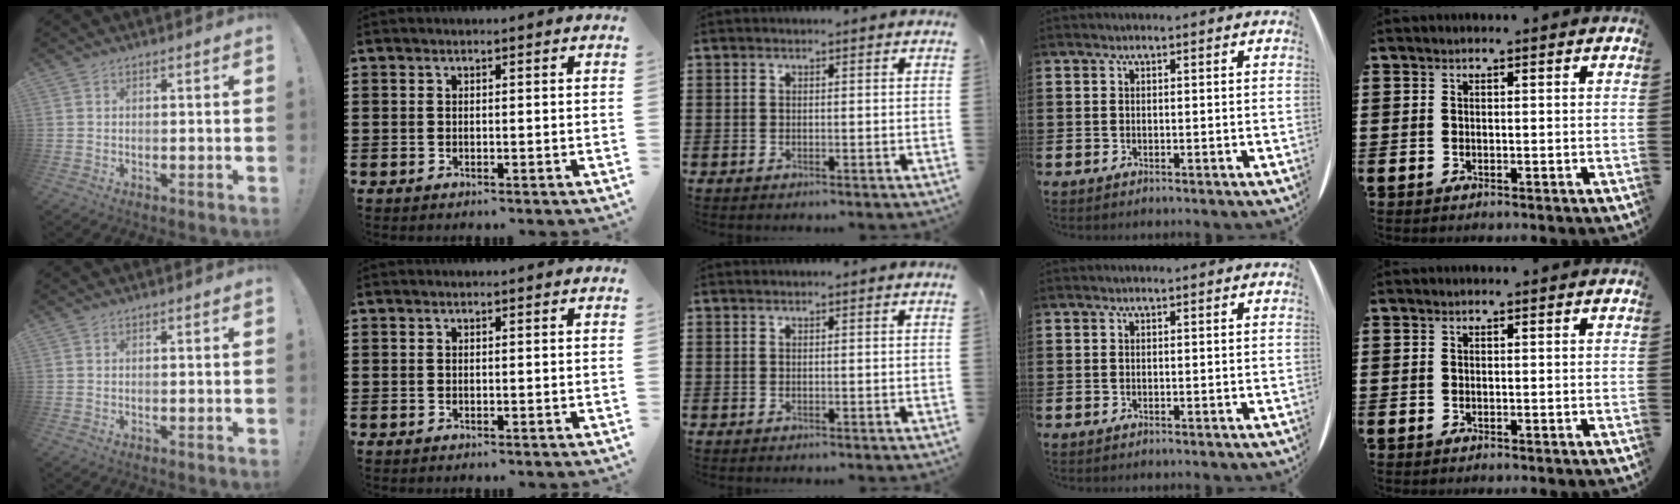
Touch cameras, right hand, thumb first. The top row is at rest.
{}